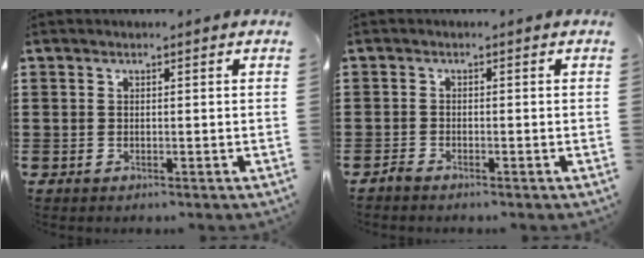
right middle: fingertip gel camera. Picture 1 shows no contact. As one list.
[{"total": 1.2, "force": [-1.1, 0.2, 0.3], "torque": [-0.017, -0.005, -0.024]}]